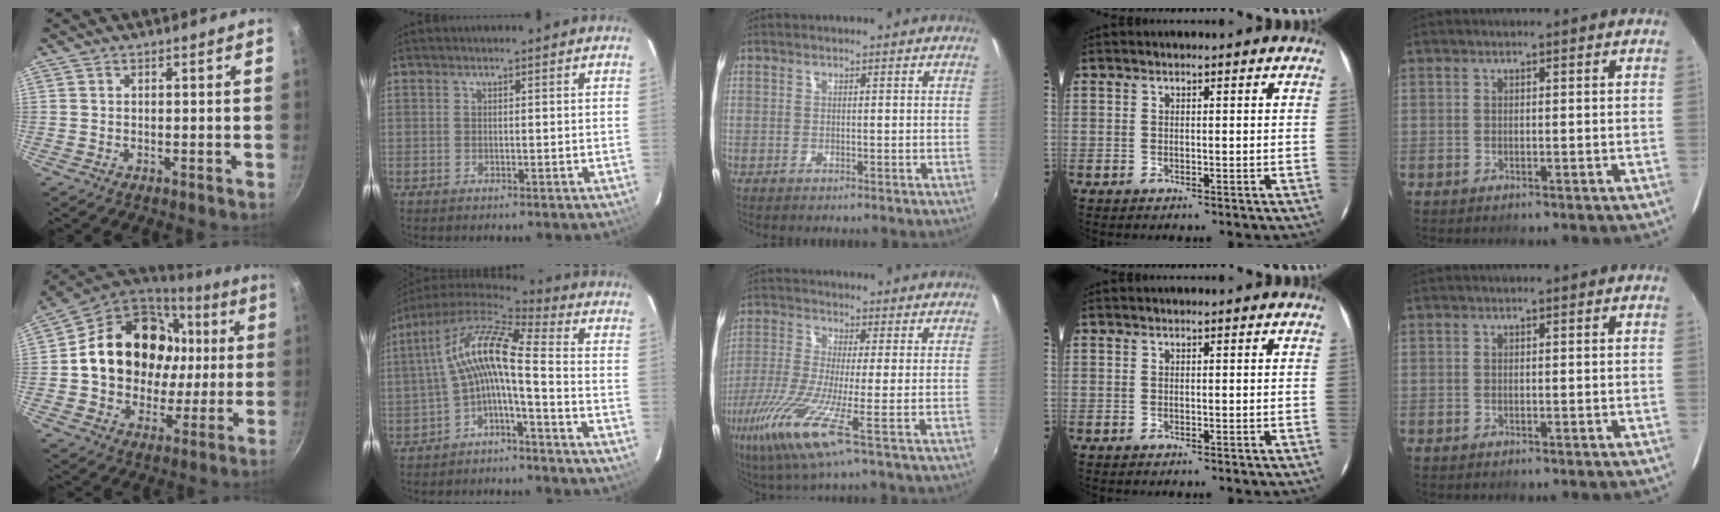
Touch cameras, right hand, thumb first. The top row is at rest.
{"thumb": {"total": 24.4, "force": [3.9, 19.4, 14.3], "torque": [-0.224, 0.030, 0.075]}, "index": {"total": 10.9, "force": [-1.4, 1.8, 10.7], "torque": [-0.217, 0.022, -0.034]}, "middle": {"total": 12.8, "force": [-5.4, 0.4, 11.6], "torque": [-0.264, -0.038, -0.108]}}